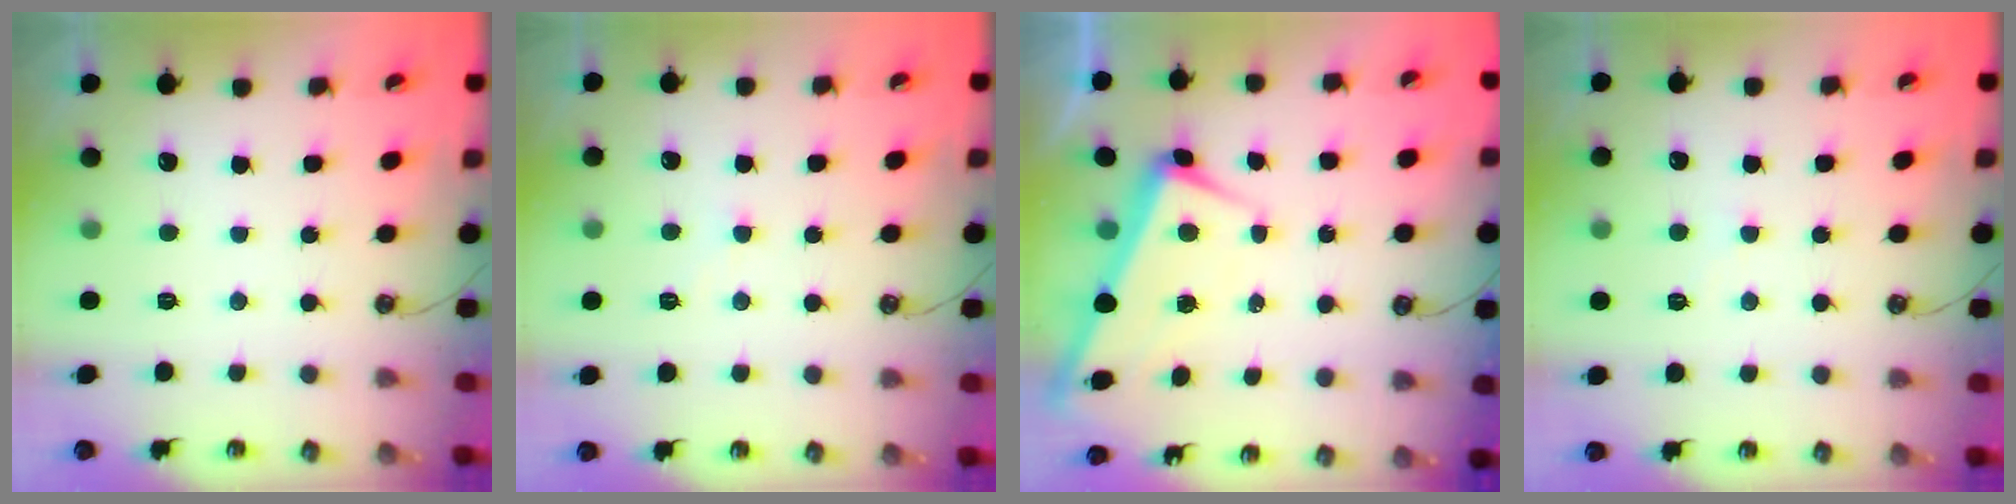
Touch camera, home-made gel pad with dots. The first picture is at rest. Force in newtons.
{"total": 1.7, "press": 1.6, "slide": 0.1}
{"total": 1.7, "press": 1.6, "slide": 0.5}
{"total": 1.2, "press": 1.1, "slide": 0.4}